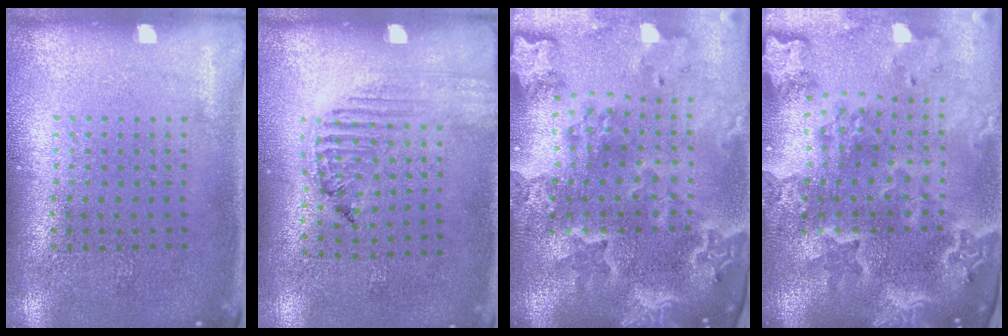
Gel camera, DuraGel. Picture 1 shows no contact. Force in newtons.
{"total": 1.3, "press": 1.3, "slide": 0.2}
{"total": 4.6, "press": 3.7, "slide": 2.8}
{"total": 4.6, "press": 3.7, "slide": 2.8}